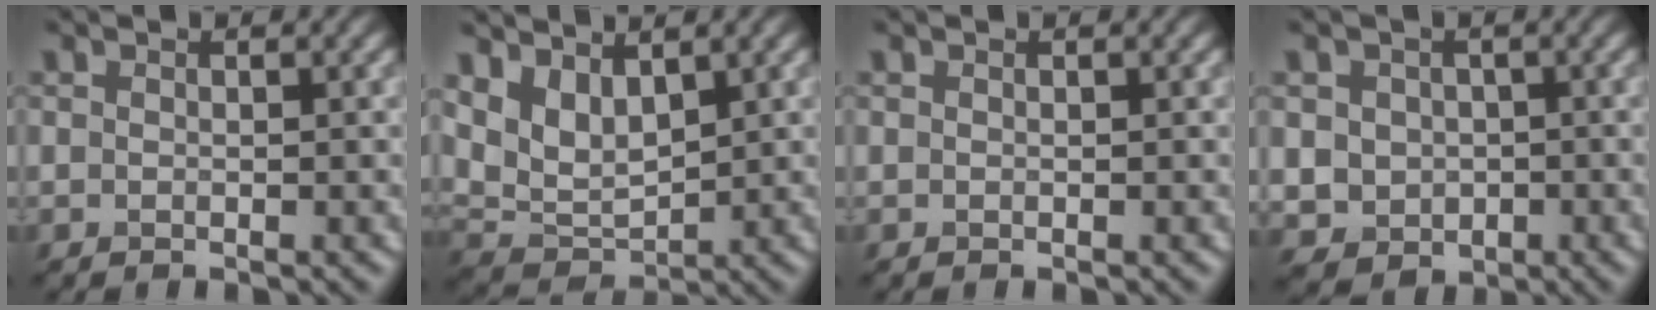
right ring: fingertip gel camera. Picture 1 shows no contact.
{"total": 4.8, "force": [2.6, 2.7, 3.0], "torque": [-0.068, -0.011, 0.054]}
{"total": 0.0}
{"total": 3.7, "force": [-0.2, 3.5, 1.4], "torque": [-0.018, -0.002, -0.007]}